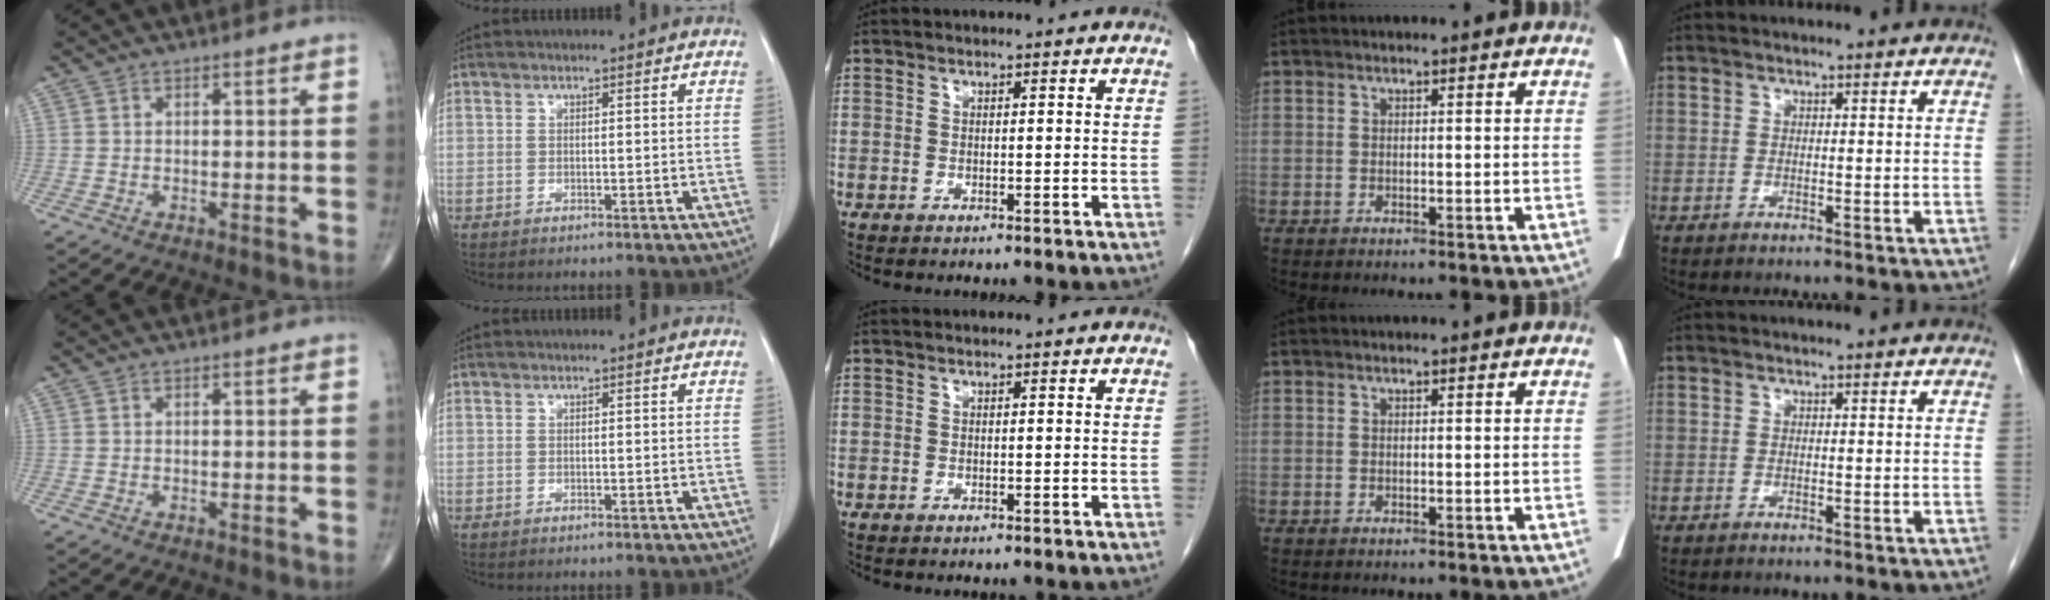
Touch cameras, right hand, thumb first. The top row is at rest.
{}